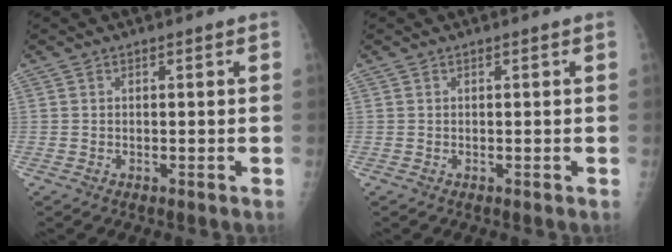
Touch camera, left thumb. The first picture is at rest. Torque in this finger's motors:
{"motor_torque": [-0.03, 0.02, -0.10, -0.08, 0.00]}